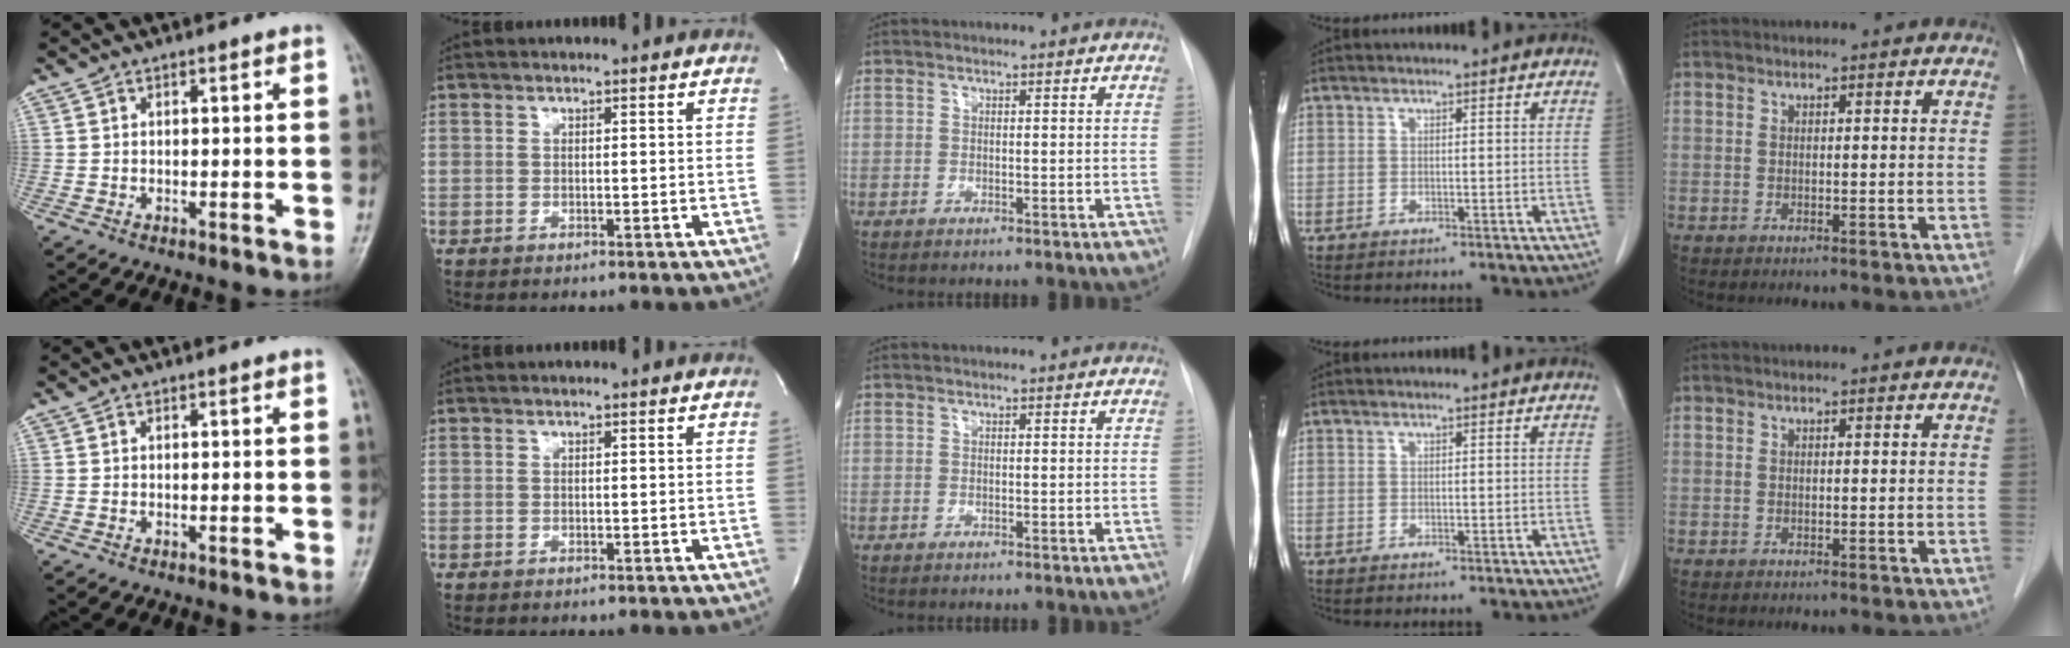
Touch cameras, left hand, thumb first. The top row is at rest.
{}